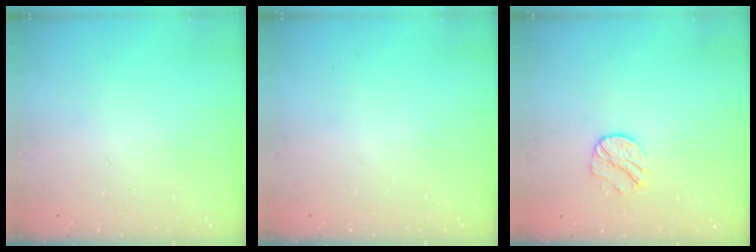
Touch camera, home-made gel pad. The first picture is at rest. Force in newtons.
{"total": 0.0}
{"total": 8.3, "press": 8.3, "slide": 0.8}